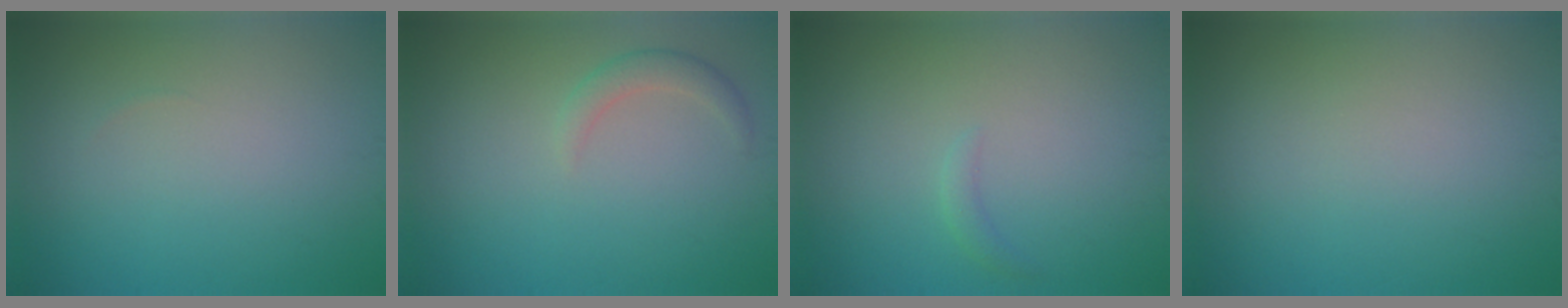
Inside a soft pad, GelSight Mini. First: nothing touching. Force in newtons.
{"total": 1.6, "press": 1.6, "slide": 0.1}
{"total": 0.8, "press": 0.8, "slide": 0.1}
{"total": 0.0}